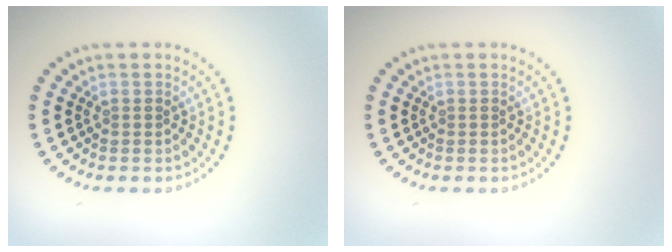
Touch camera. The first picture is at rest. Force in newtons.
{"total": 0.0}